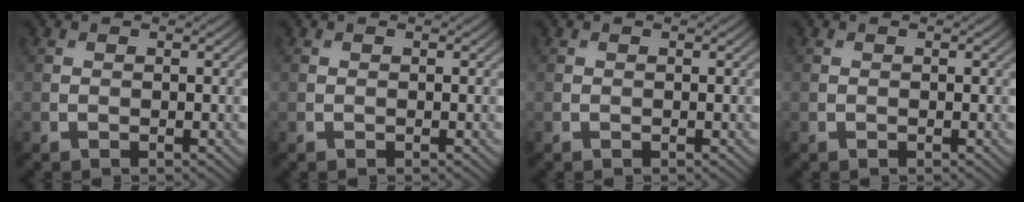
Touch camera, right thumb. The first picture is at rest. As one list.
[{"total": 0.0}, {"total": 0.0}, {"total": 0.0}]